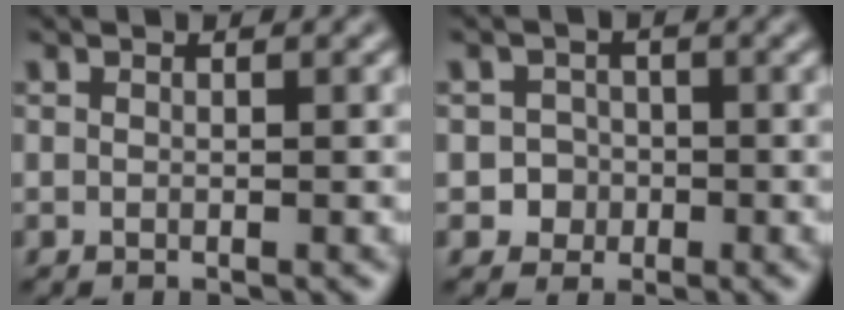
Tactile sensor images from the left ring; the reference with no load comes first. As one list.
[{"total": 2.5, "force": [-0.8, 2.3, 0.2], "torque": [0.022, 0.003, -0.019]}]